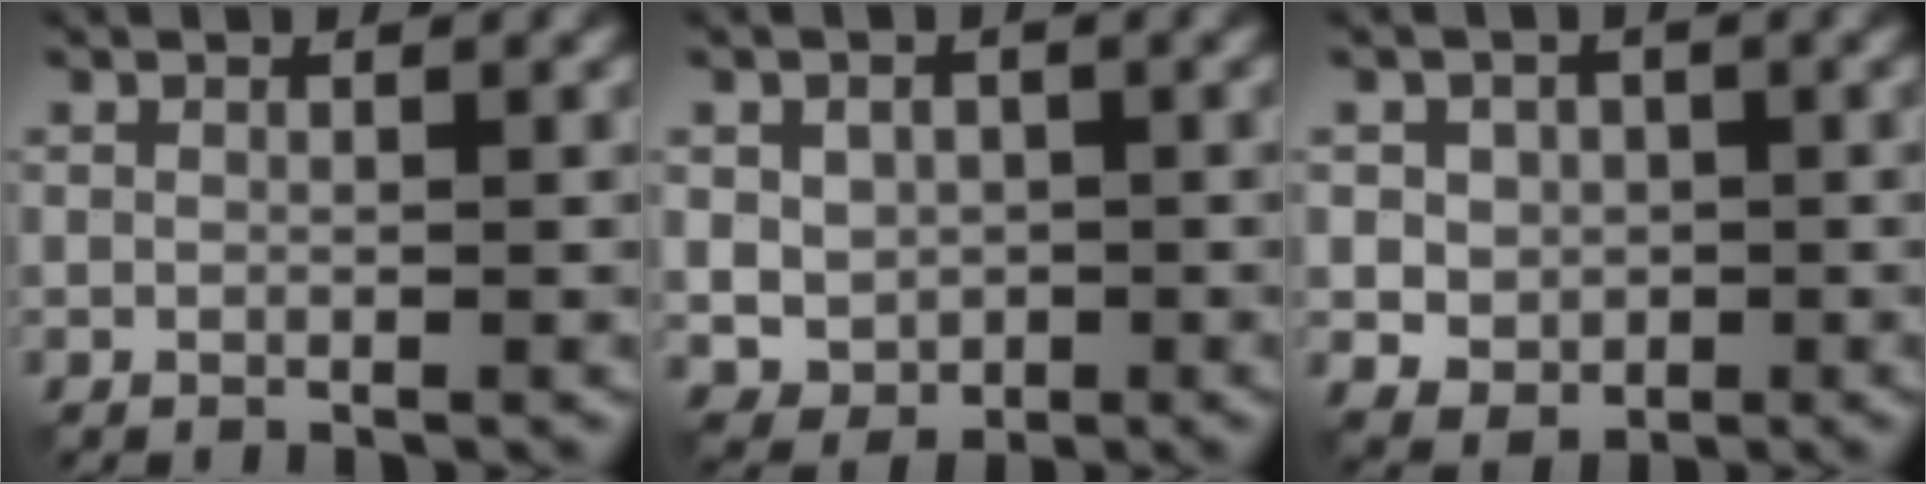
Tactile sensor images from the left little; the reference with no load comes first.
{"total": 3.8, "force": [0.0, 3.2, 2.1], "torque": [-0.040, -0.004, 0.004]}
{"total": 3.6, "force": [0.0, 3.2, 1.7], "torque": [-0.021, 0.001, -0.008]}